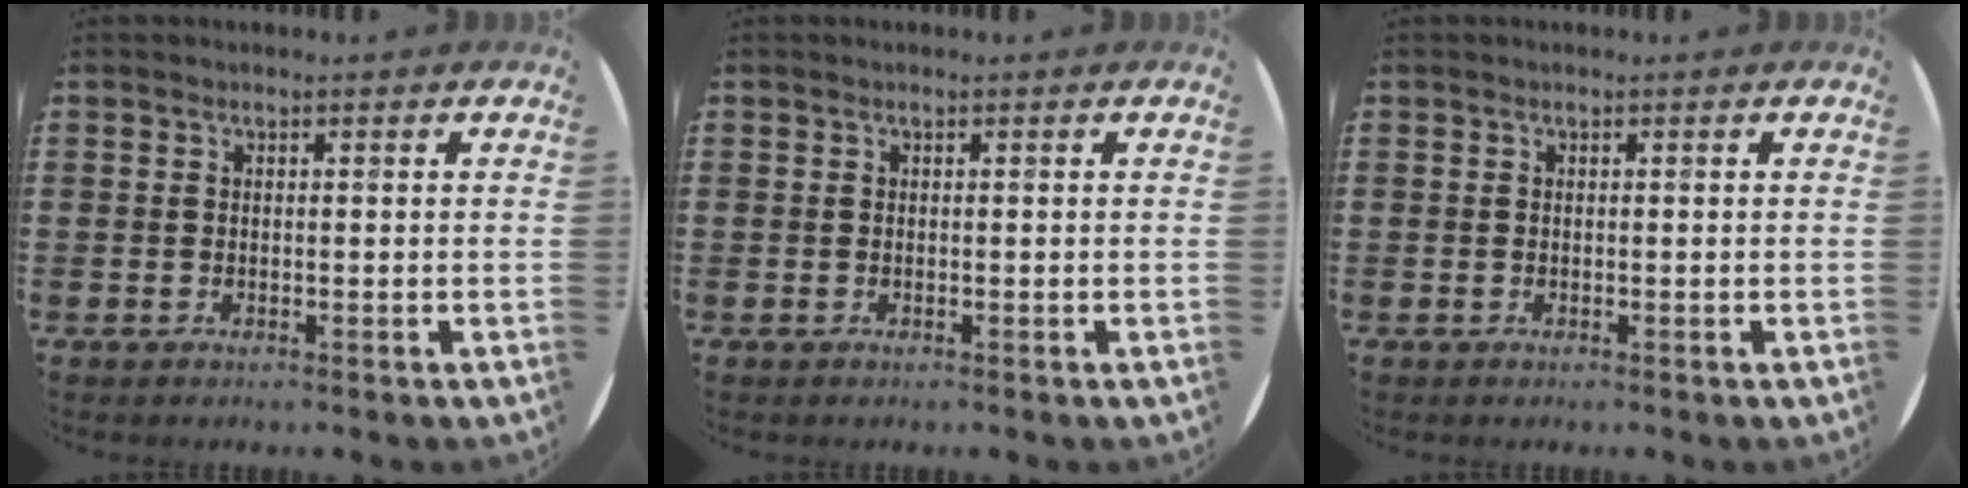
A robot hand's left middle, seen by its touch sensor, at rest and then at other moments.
{"total": 0.0}
{"total": 0.0}